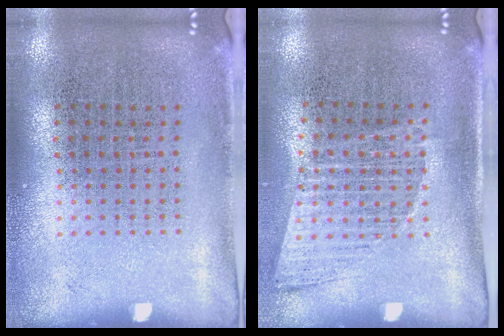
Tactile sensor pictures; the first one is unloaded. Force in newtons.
{"total": 1.2, "press": 1.1, "slide": 0.6}